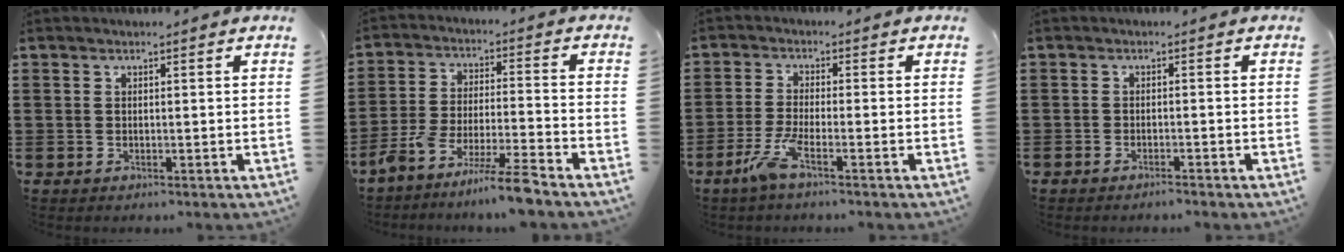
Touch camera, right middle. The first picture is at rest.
{"total": 8.6, "force": [-7.9, -0.5, 3.5], "torque": [-0.065, -0.001, -0.155]}
{"total": 4.8, "force": [-2.7, 0.3, 4.0], "torque": [-0.102, -0.019, -0.054]}
{"total": 1.1, "force": [-1.0, 0.0, 0.1], "torque": [-0.006, 0.000, -0.021]}